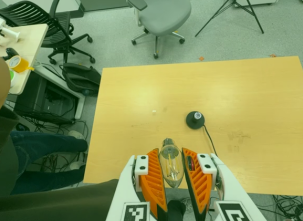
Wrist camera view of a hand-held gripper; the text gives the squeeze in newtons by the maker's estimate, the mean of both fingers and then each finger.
{"total": 13.8, "left": 15.5, "right": 12.0}